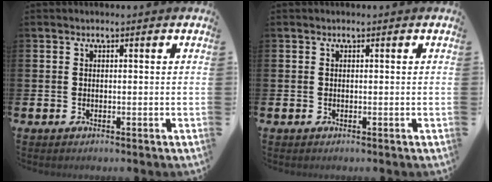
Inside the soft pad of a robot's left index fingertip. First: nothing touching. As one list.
[{"total": 0.0}]